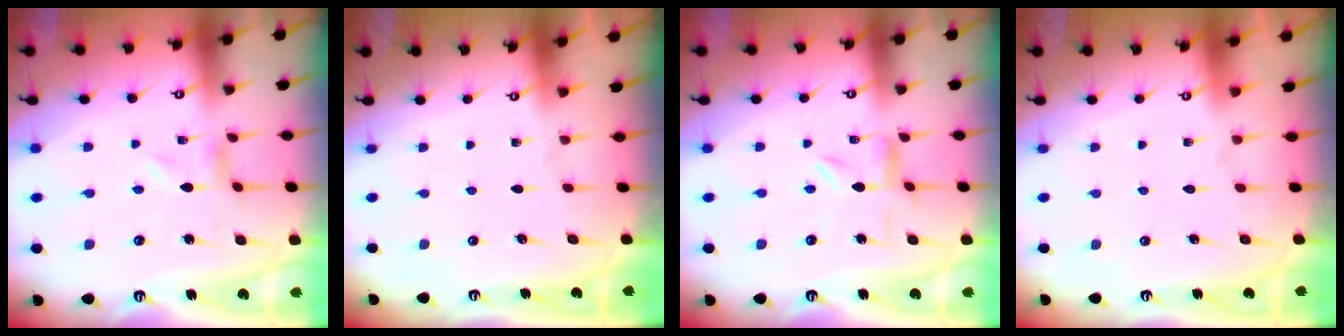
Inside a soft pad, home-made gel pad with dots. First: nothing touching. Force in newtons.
{"total": 0.0}
{"total": 2.1, "press": 2.1, "slide": 0.2}
{"total": 1.6, "press": 1.6, "slide": 0.1}